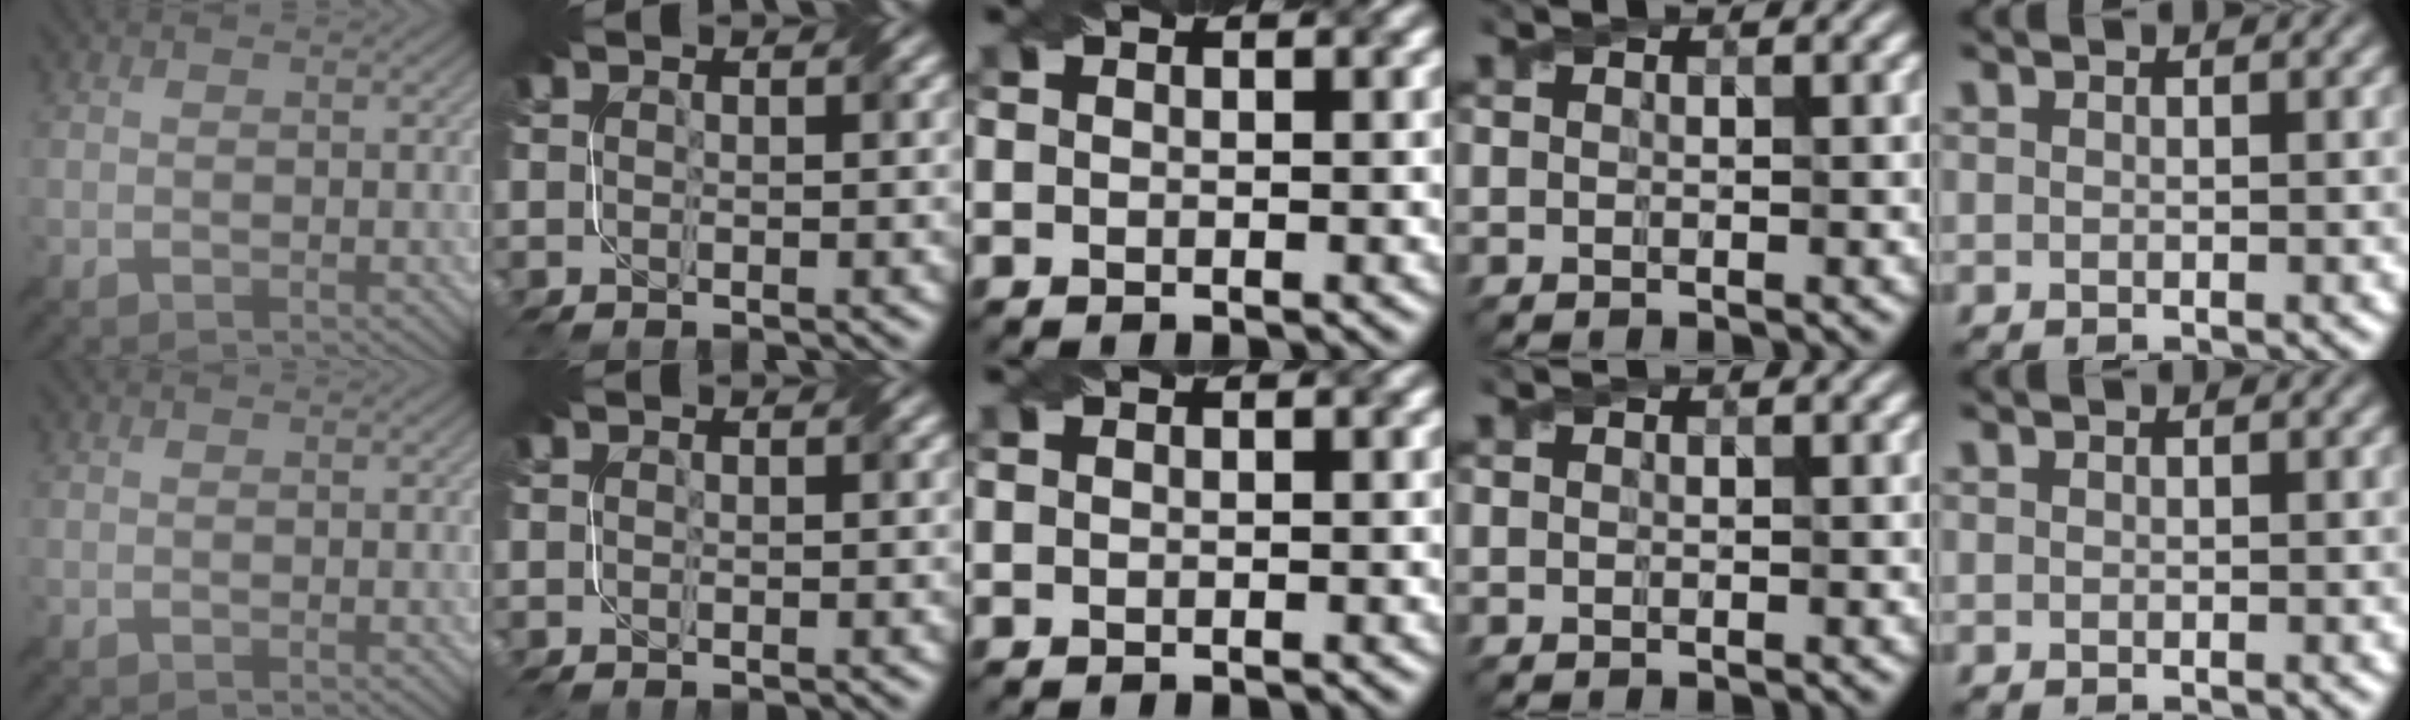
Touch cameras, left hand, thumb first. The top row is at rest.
{}